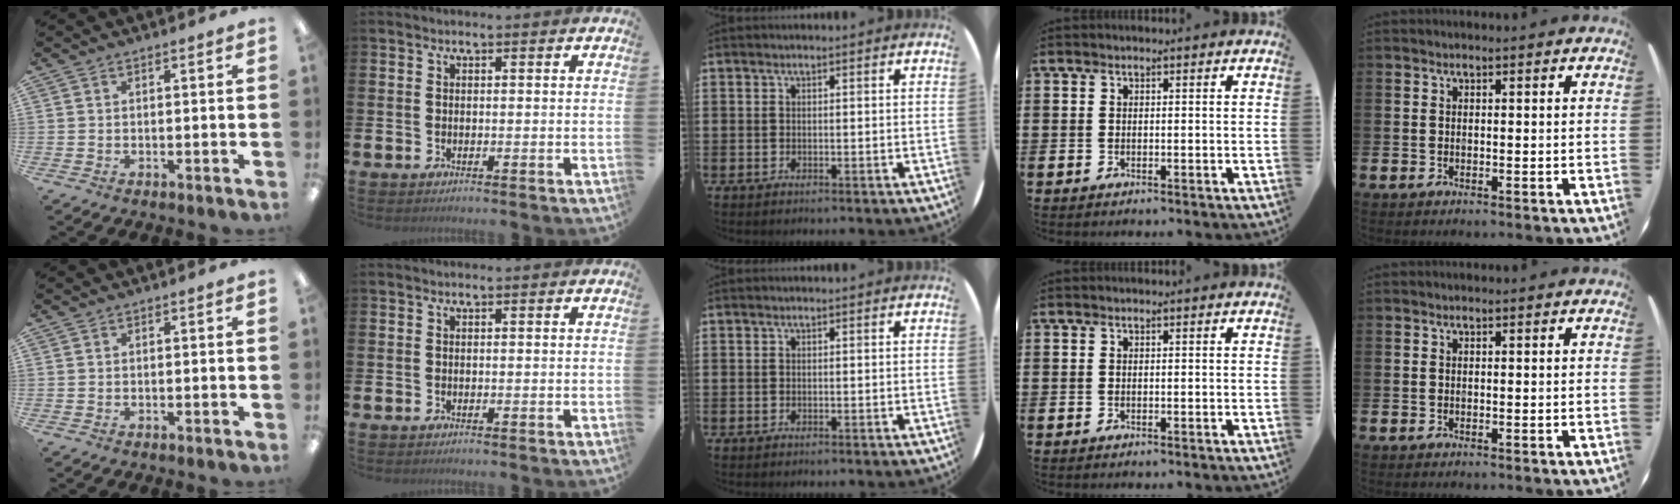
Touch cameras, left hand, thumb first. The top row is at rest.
{}